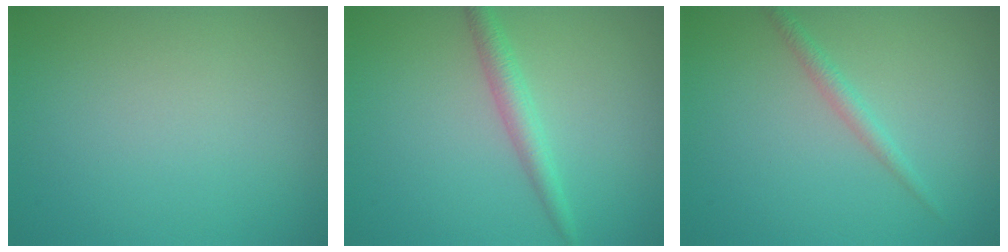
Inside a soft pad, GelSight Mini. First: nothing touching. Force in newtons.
{"total": 2.2, "press": 2.2, "slide": 0.1}
{"total": 1.3, "press": 1.3, "slide": 0.0}